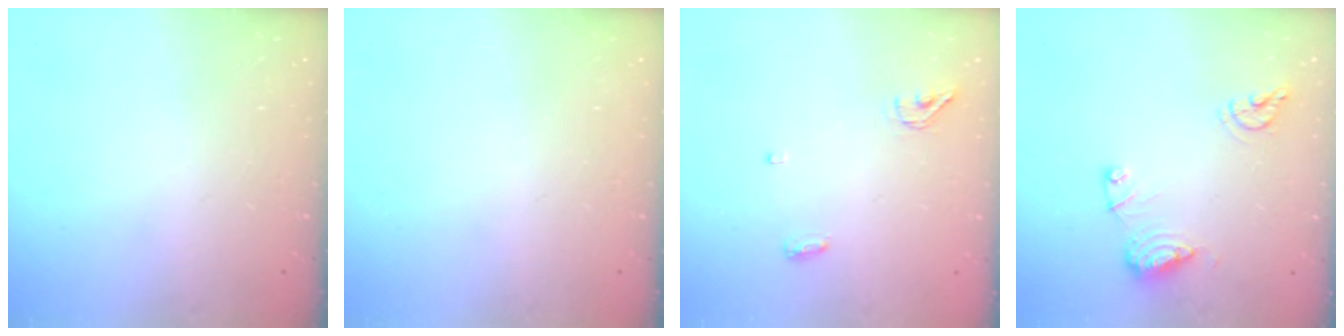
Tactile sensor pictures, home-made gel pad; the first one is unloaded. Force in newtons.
{"total": 0.0}
{"total": 6.3, "press": 5.0, "slide": 3.9}
{"total": 10.5, "press": 10.4, "slide": 1.1}